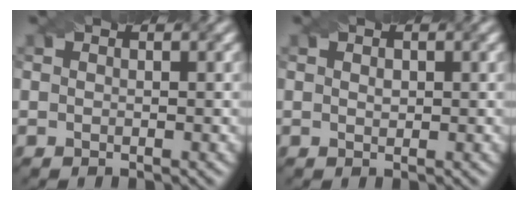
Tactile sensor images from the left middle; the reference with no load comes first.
{"total": 0.7, "force": [0.2, 0.5, 0.4], "torque": [-0.008, 0.000, 0.005]}